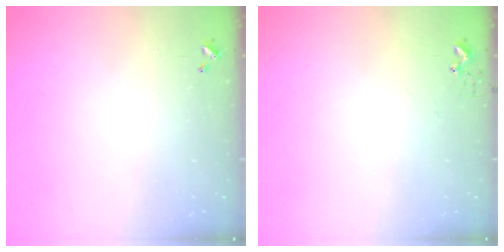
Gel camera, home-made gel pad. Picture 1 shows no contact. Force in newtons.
{"total": 2.7, "press": 2.7, "slide": 0.3}